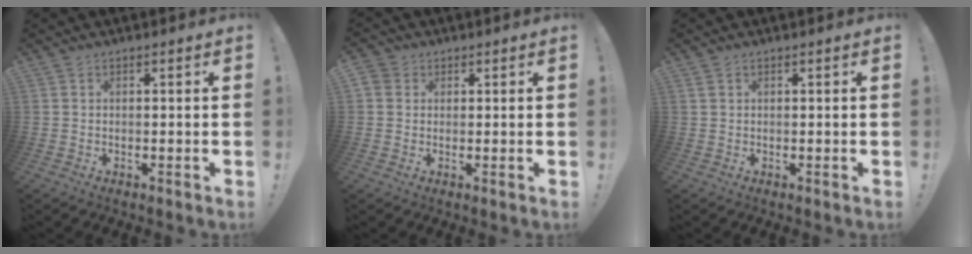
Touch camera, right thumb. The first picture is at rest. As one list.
[{"total": 3.1, "force": [1.1, 2.7, 1.0], "torque": [-0.026, 0.004, 0.022]}, {"total": 1.0, "force": [0.6, 0.6, 0.6], "torque": [-0.018, 0.005, 0.013]}]